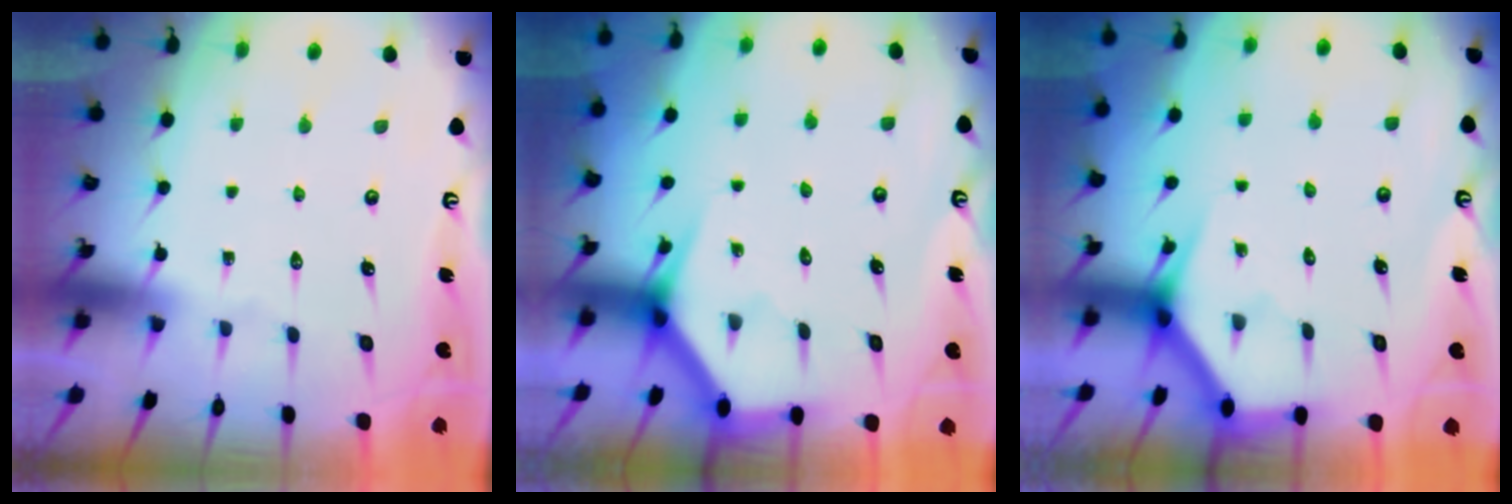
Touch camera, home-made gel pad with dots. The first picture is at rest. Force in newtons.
{"total": 3.5, "press": 3.5, "slide": 0.3}
{"total": 3.5, "press": 3.5, "slide": 0.3}